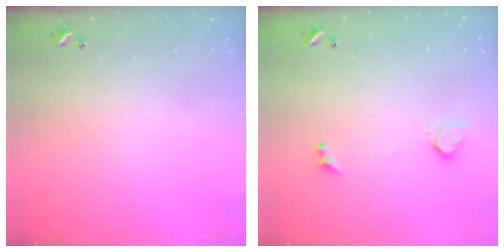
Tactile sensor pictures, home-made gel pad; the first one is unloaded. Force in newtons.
{"total": 1.8, "press": 1.8, "slide": 0.5}